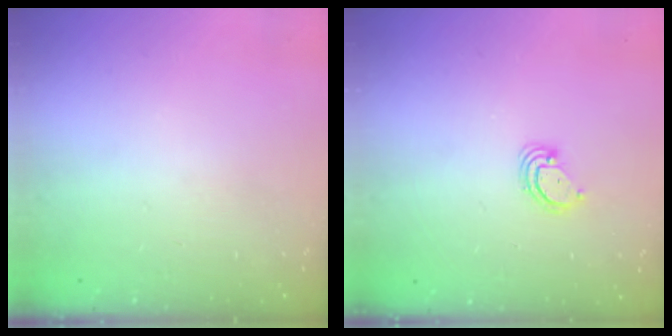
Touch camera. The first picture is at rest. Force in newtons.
{"total": 3.2, "press": 3.2, "slide": 0.4}